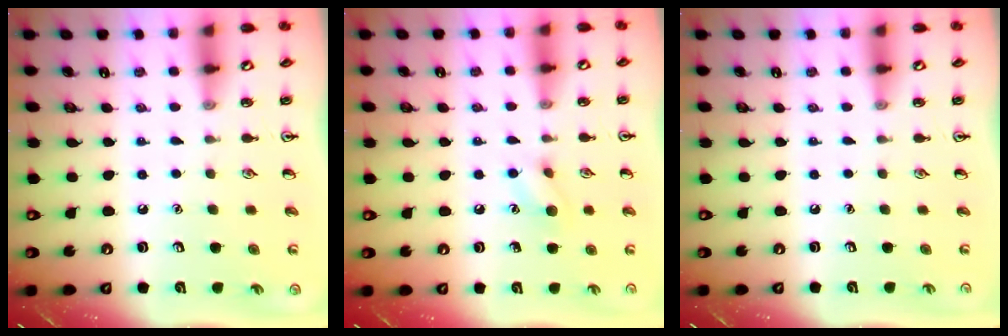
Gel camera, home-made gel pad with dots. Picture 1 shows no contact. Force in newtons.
{"total": 6.7, "press": 6.6, "slide": 0.9}
{"total": 0.0}